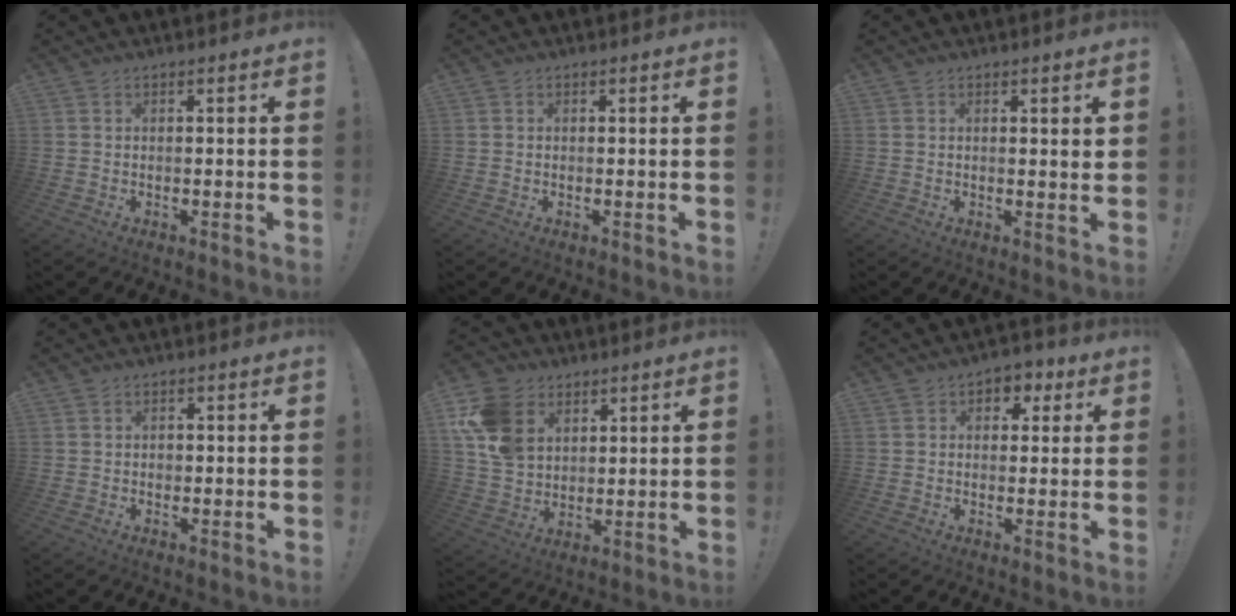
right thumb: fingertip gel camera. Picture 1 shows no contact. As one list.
[{"total": 0.0}, {"total": 1.6, "force": [1.1, 0.3, 1.1], "torque": [0.000, -0.009, 0.014]}, {"total": 1.0, "force": [-0.4, 0.9, 0.3], "torque": [-0.001, 0.001, -0.008]}, {"total": 15.0, "force": [6.3, 11.4, 7.6], "torque": [-0.143, -0.023, 0.129]}, {"total": 4.7, "force": [1.1, 4.1, 2.0], "torque": [-0.011, -0.001, 0.018]}]